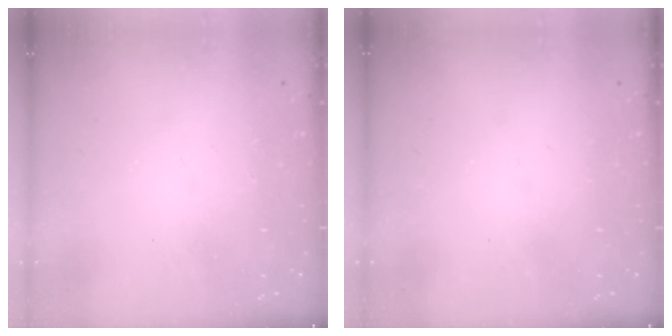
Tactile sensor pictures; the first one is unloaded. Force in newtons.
{"total": 0.0}